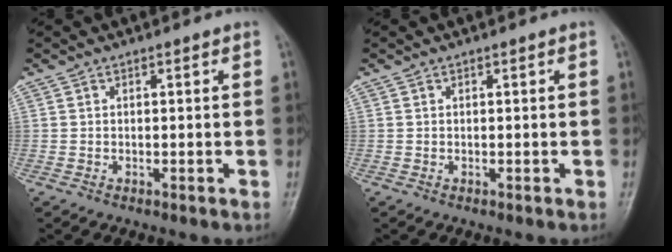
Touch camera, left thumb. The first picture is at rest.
{"total": 0.0}